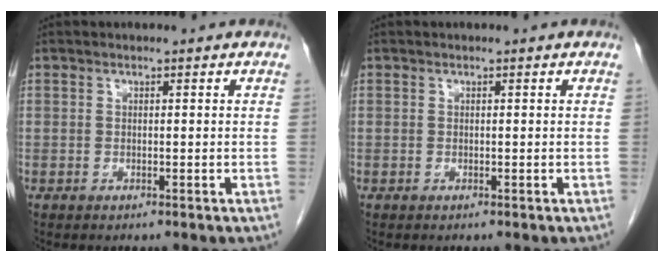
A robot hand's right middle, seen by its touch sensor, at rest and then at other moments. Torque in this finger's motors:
{"motor_torque": [-0.04, 0.06, 0.04, 0.01]}